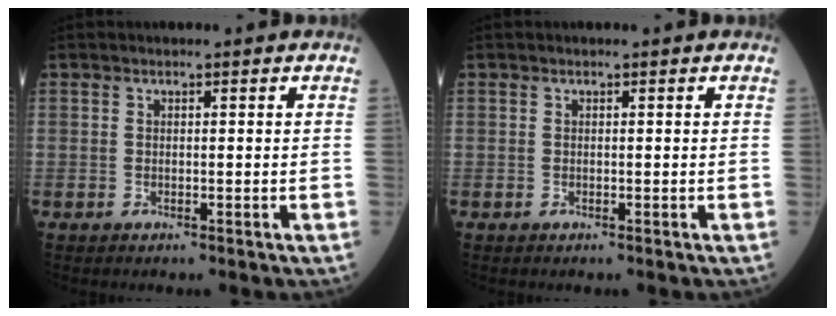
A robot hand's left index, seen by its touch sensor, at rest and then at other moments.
{"total": 0.0}